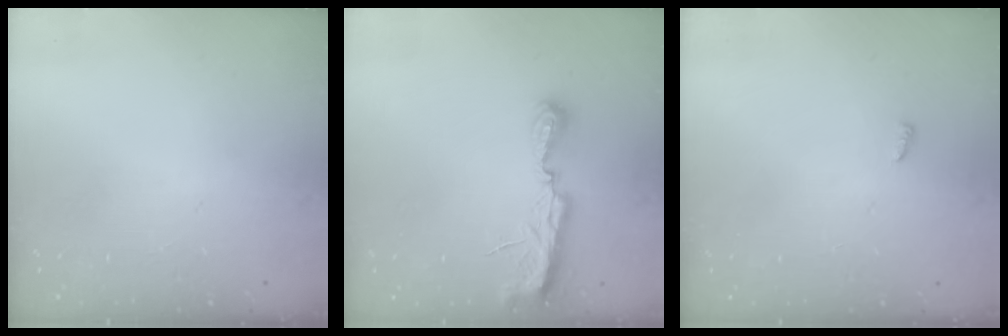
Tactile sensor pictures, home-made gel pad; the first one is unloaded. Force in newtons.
{"total": 7.0, "press": 7.0, "slide": 0.6}
{"total": 3.5, "press": 3.5, "slide": 0.3}